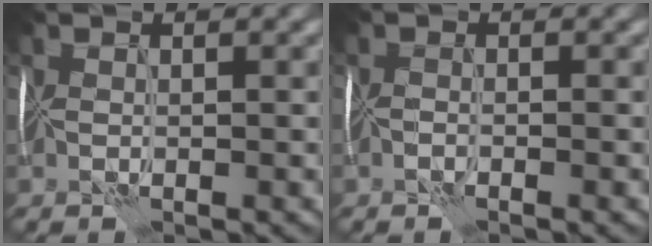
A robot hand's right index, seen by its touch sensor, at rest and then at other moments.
{"total": 0.6, "force": [-0.5, 0.1, 0.2], "torque": [-0.009, 0.002, -0.011]}